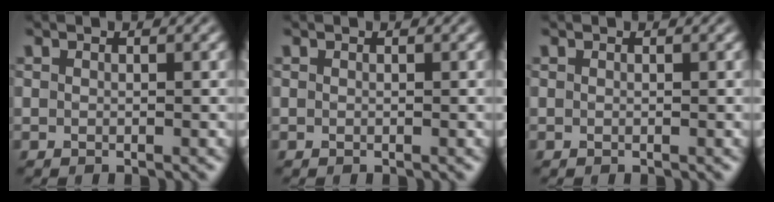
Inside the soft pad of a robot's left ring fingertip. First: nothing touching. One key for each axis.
{"total": 0.0}
{"total": 0.0}